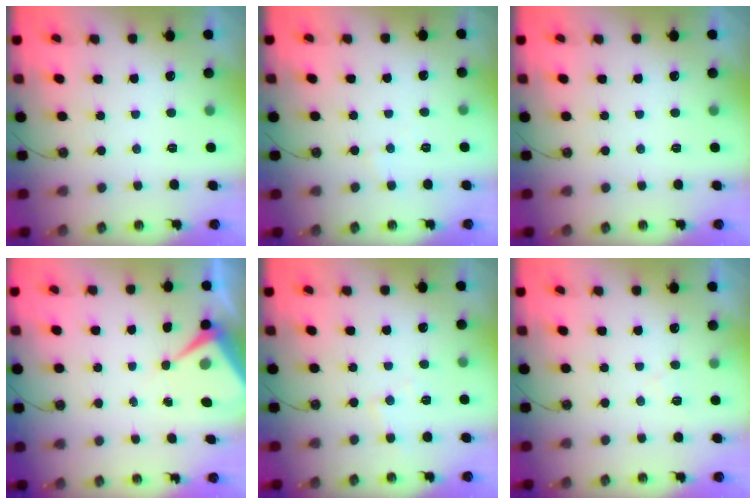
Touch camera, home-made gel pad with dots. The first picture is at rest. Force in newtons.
{"total": 2.6, "press": 2.5, "slide": 0.5}
{"total": 0.0}
{"total": 6.2, "press": 6.2, "slide": 0.9}
{"total": 4.6, "press": 4.5, "slide": 0.8}
{"total": 4.1, "press": 4.0, "slide": 0.6}